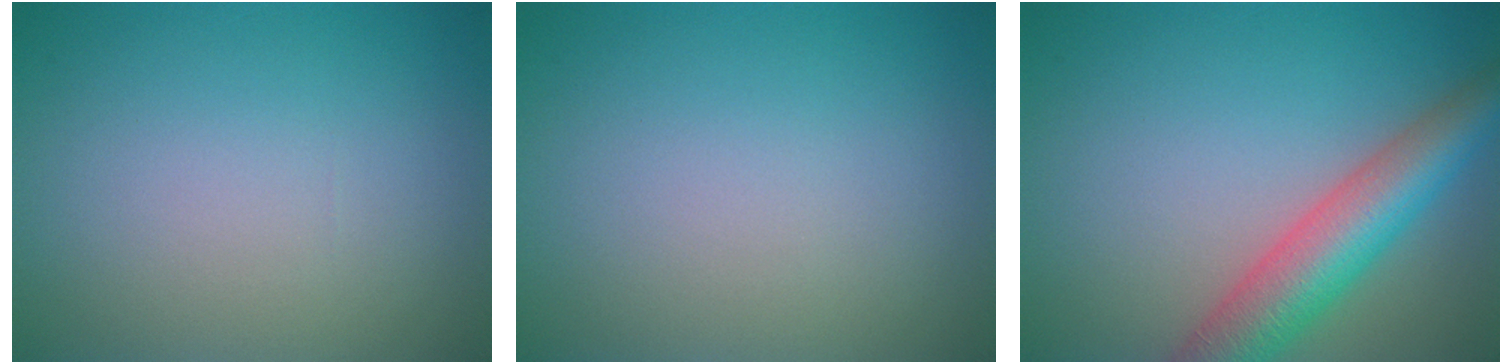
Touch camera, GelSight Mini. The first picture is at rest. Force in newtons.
{"total": 0.0}
{"total": 6.9, "press": 6.9, "slide": 0.3}